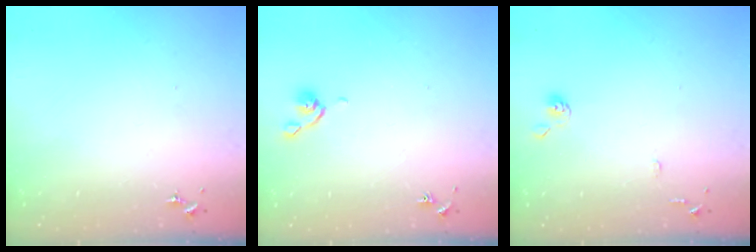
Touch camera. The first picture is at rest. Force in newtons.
{"total": 4.8, "press": 4.6, "slide": 1.0}
{"total": 7.0, "press": 7.0, "slide": 0.7}